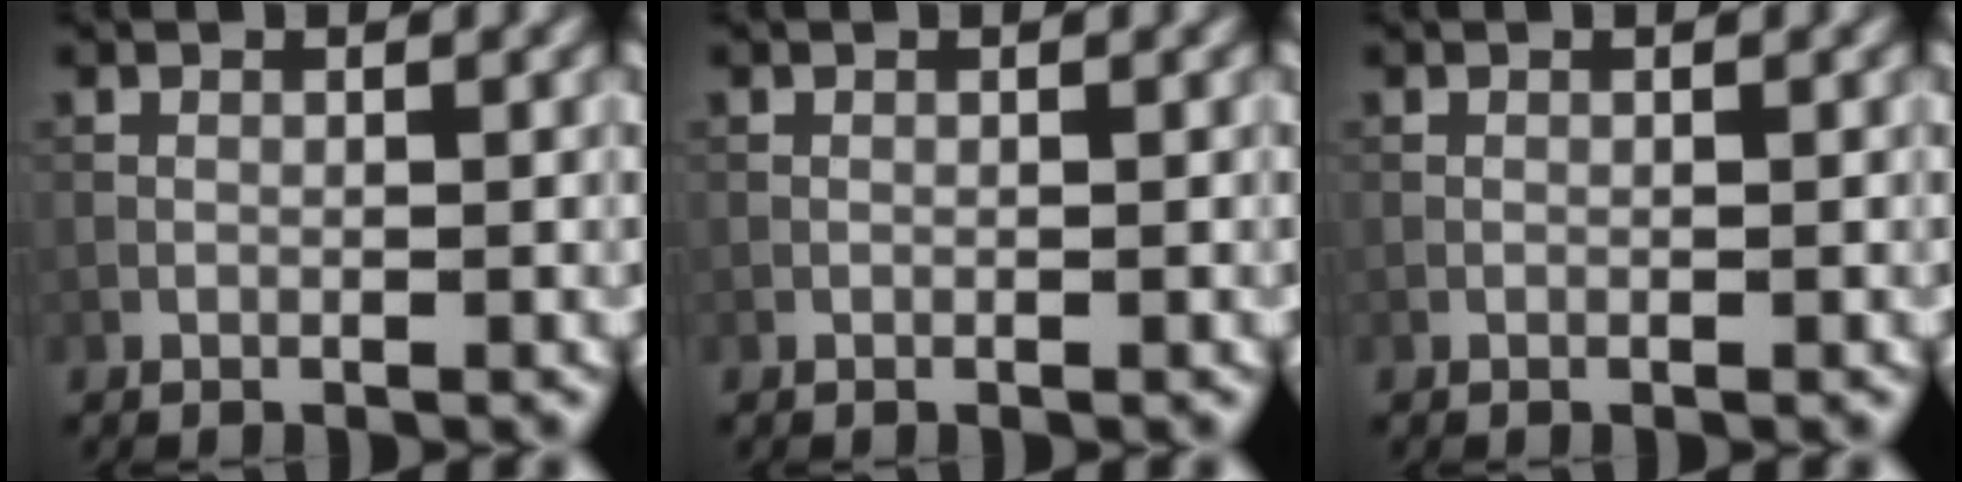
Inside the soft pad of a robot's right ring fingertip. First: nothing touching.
{"total": 0.0}
{"total": 0.0}